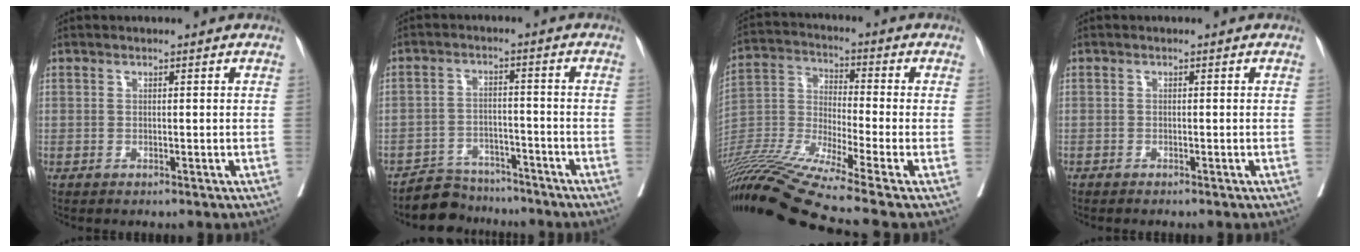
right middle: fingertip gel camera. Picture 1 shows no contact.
{"total": 6.2, "force": [-5.7, 2.4, -0.4], "torque": [0.015, 0.015, -0.096]}
{"total": 18.7, "force": [-15.2, -2.4, 10.6], "torque": [-0.230, -0.028, -0.285]}
{"total": 1.1, "force": [-1.0, 0.0, 0.4], "torque": [-0.006, 0.000, -0.016]}